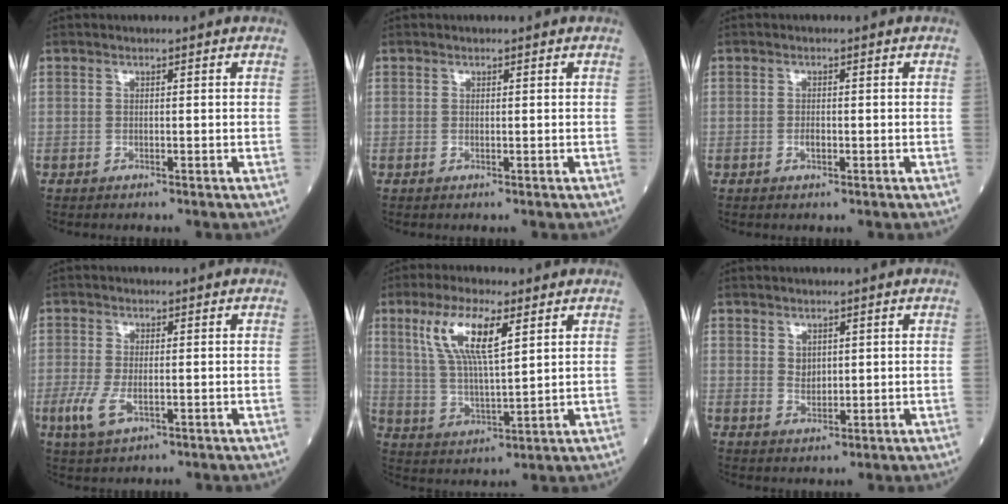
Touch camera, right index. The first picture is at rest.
{"total": 0.0}
{"total": 1.2, "force": [-0.4, 0.5, 1.0], "torque": [-0.020, 0.000, -0.008]}
{"total": 4.7, "force": [-1.5, 1.9, 4.0], "torque": [-0.094, -0.010, -0.026]}
{"total": 10.0, "force": [4.5, 2.1, 8.7], "torque": [-0.176, 0.007, 0.089]}
{"total": 2.1, "force": [0.9, 1.5, 1.1], "torque": [-0.022, -0.001, 0.022]}